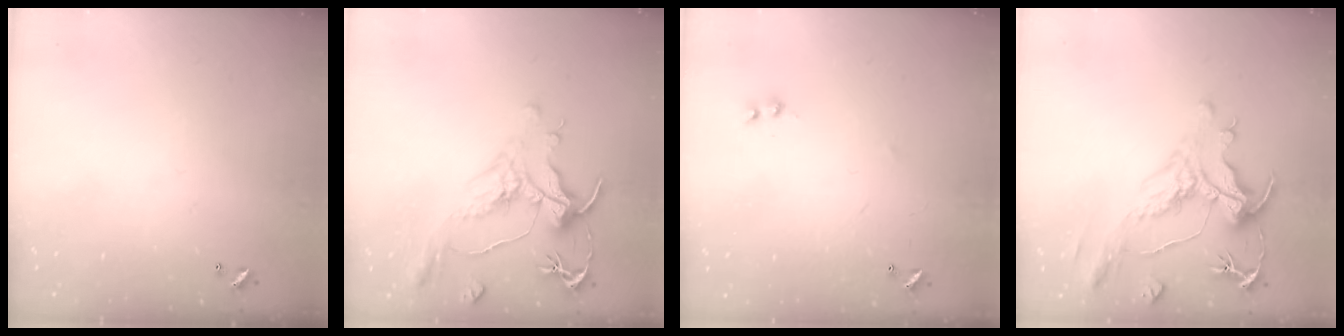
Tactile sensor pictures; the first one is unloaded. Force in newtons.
{"total": 1.1, "press": 0.2, "slide": 1.1}
{"total": 2.0, "press": 2.0, "slide": 0.5}
{"total": 1.9, "press": 0.8, "slide": 1.8}